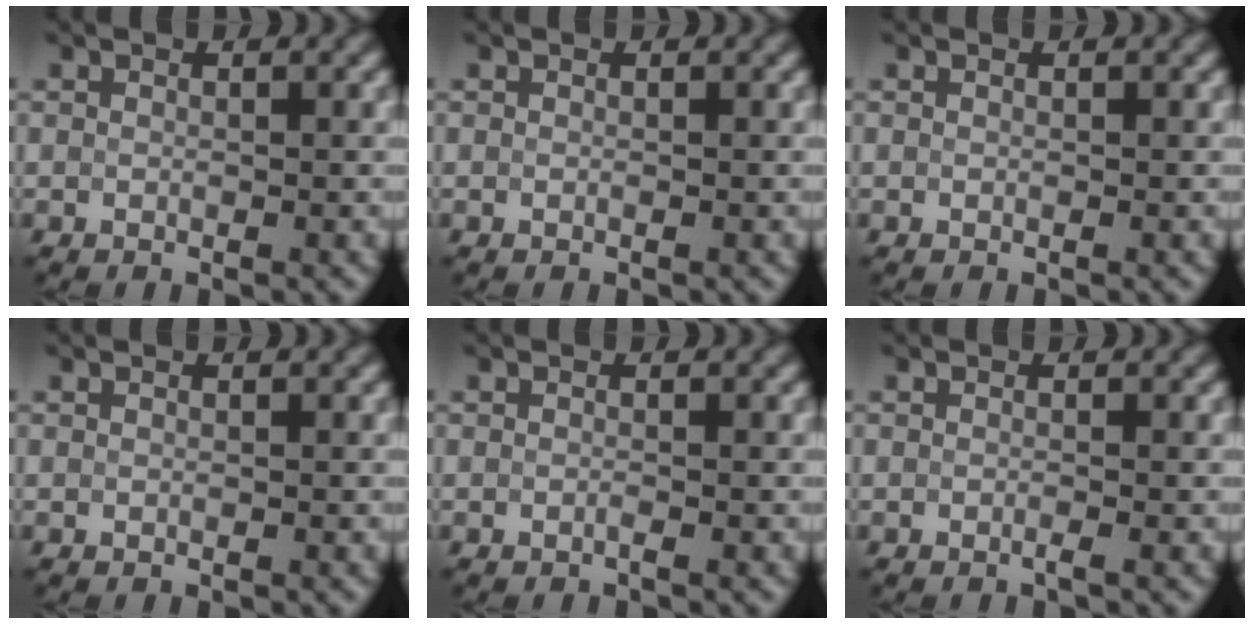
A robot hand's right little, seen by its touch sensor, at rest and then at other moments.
{"total": 0.0}
{"total": 0.0}
{"total": 0.0}
{"total": 0.7, "force": [-0.6, -0.1, 0.3], "torque": [-0.004, -0.004, -0.010]}
{"total": 0.9, "force": [-0.7, 0.0, 0.6], "torque": [-0.005, -0.006, -0.012]}